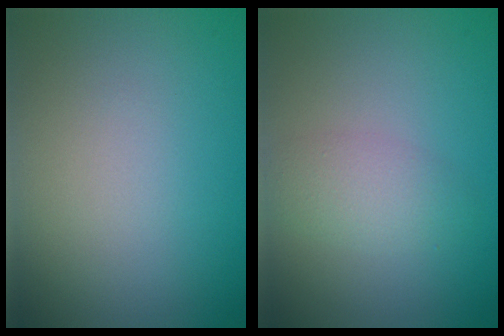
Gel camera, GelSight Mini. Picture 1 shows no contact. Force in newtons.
{"total": 2.2, "press": 2.2, "slide": 0.1}